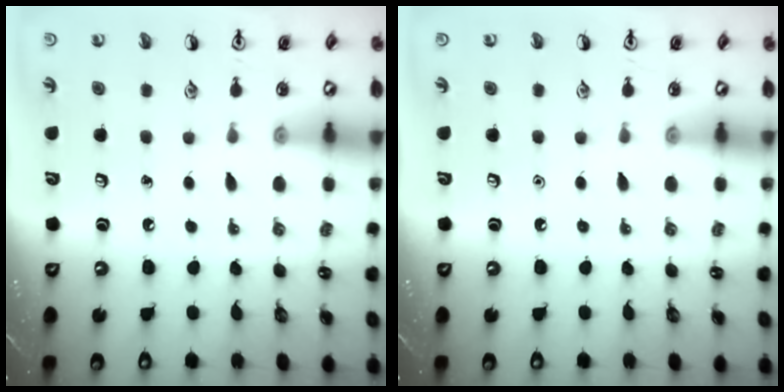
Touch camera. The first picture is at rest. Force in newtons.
{"total": 0.0}